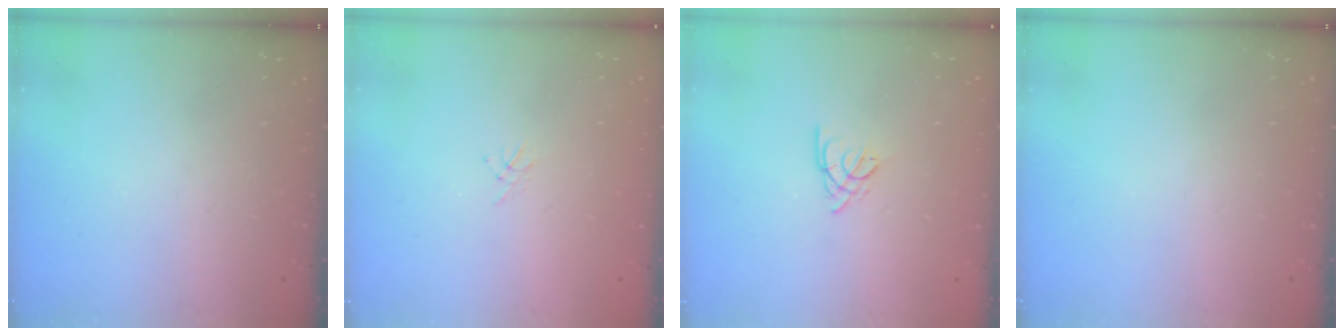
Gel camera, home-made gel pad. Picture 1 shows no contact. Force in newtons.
{"total": 1.5, "press": 1.4, "slide": 0.4}
{"total": 2.5, "press": 2.5, "slide": 0.7}
{"total": 0.0}